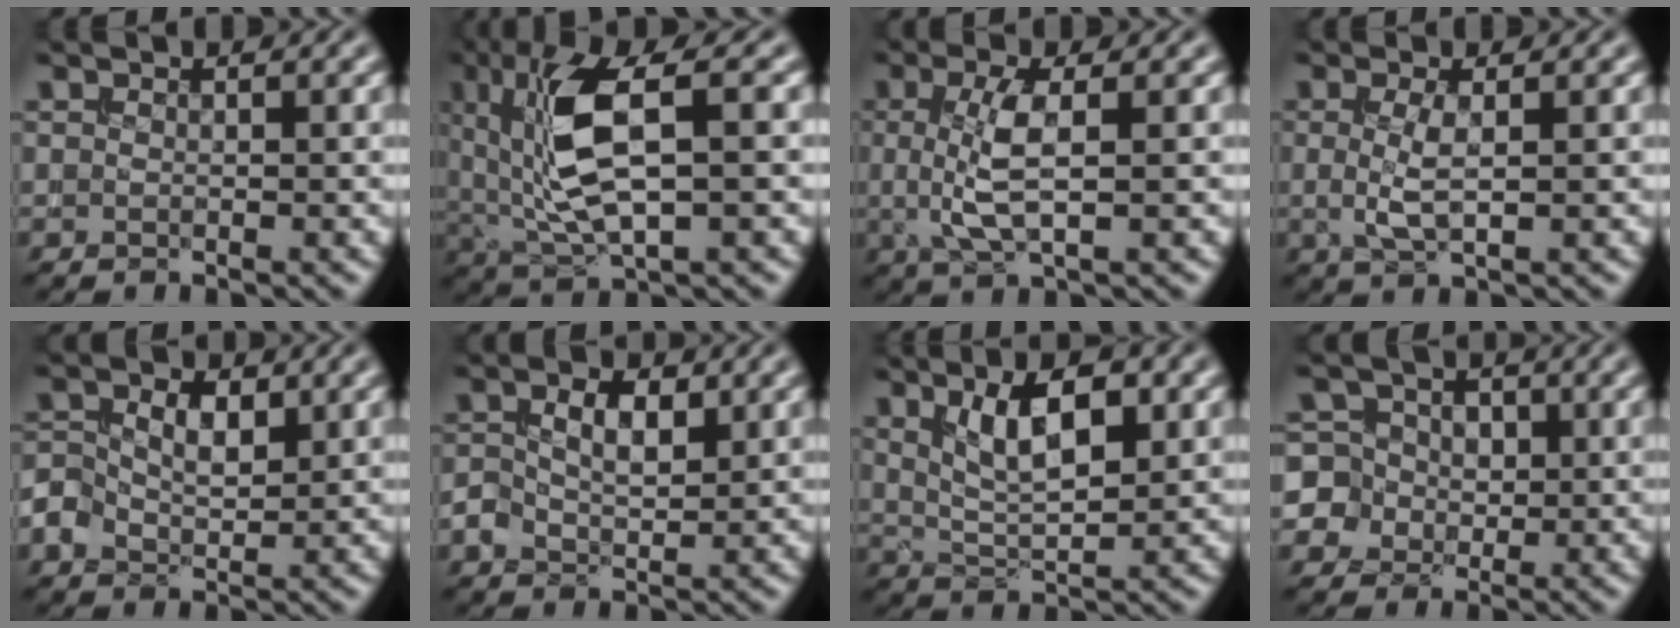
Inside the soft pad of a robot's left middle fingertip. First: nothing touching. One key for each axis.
{"total": 8.6, "fx": 1.5, "fy": 3.1, "fz": 7.9, "tx": -0.167, "ty": -0.004, "tz": 0.031}
{"total": 4.2, "fx": 0.0, "fy": 1.2, "fz": 4.1, "tx": -0.090, "ty": 0.002, "tz": 0.002}
{"total": 2.4, "fx": 0.0, "fy": 0.5, "fz": 2.4, "tx": -0.054, "ty": 0.000, "tz": 0.000}
{"total": 4.0, "fx": 0.2, "fy": 2.8, "fz": 2.8, "tx": -0.053, "ty": 0.004, "tz": 0.006}
{"total": 3.2, "fx": 0.4, "fy": 1.9, "fz": 2.6, "tx": -0.051, "ty": 0.004, "tz": 0.006}
{"total": 5.7, "fx": 2.0, "fy": 2.1, "fz": 4.9, "tx": -0.089, "ty": 0.003, "tz": 0.036}
{"total": 8.4, "fx": 1.0, "fy": 8.0, "fz": 2.5, "tx": -0.067, "ty": 0.041, "tz": 0.003}